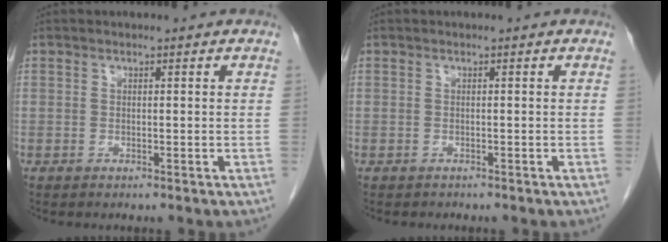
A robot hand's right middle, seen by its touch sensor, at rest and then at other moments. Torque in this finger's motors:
{"motor_torque": [-0.32, -0.09, -0.05, 0.00]}